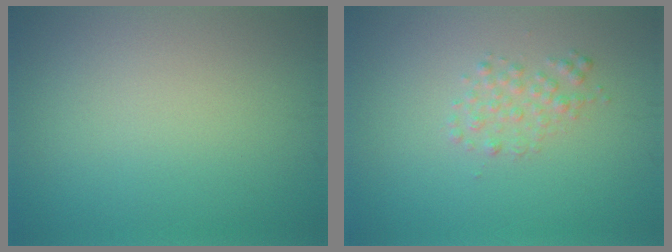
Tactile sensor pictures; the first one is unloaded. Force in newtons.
{"total": 1.5, "press": 1.5, "slide": 0.0}